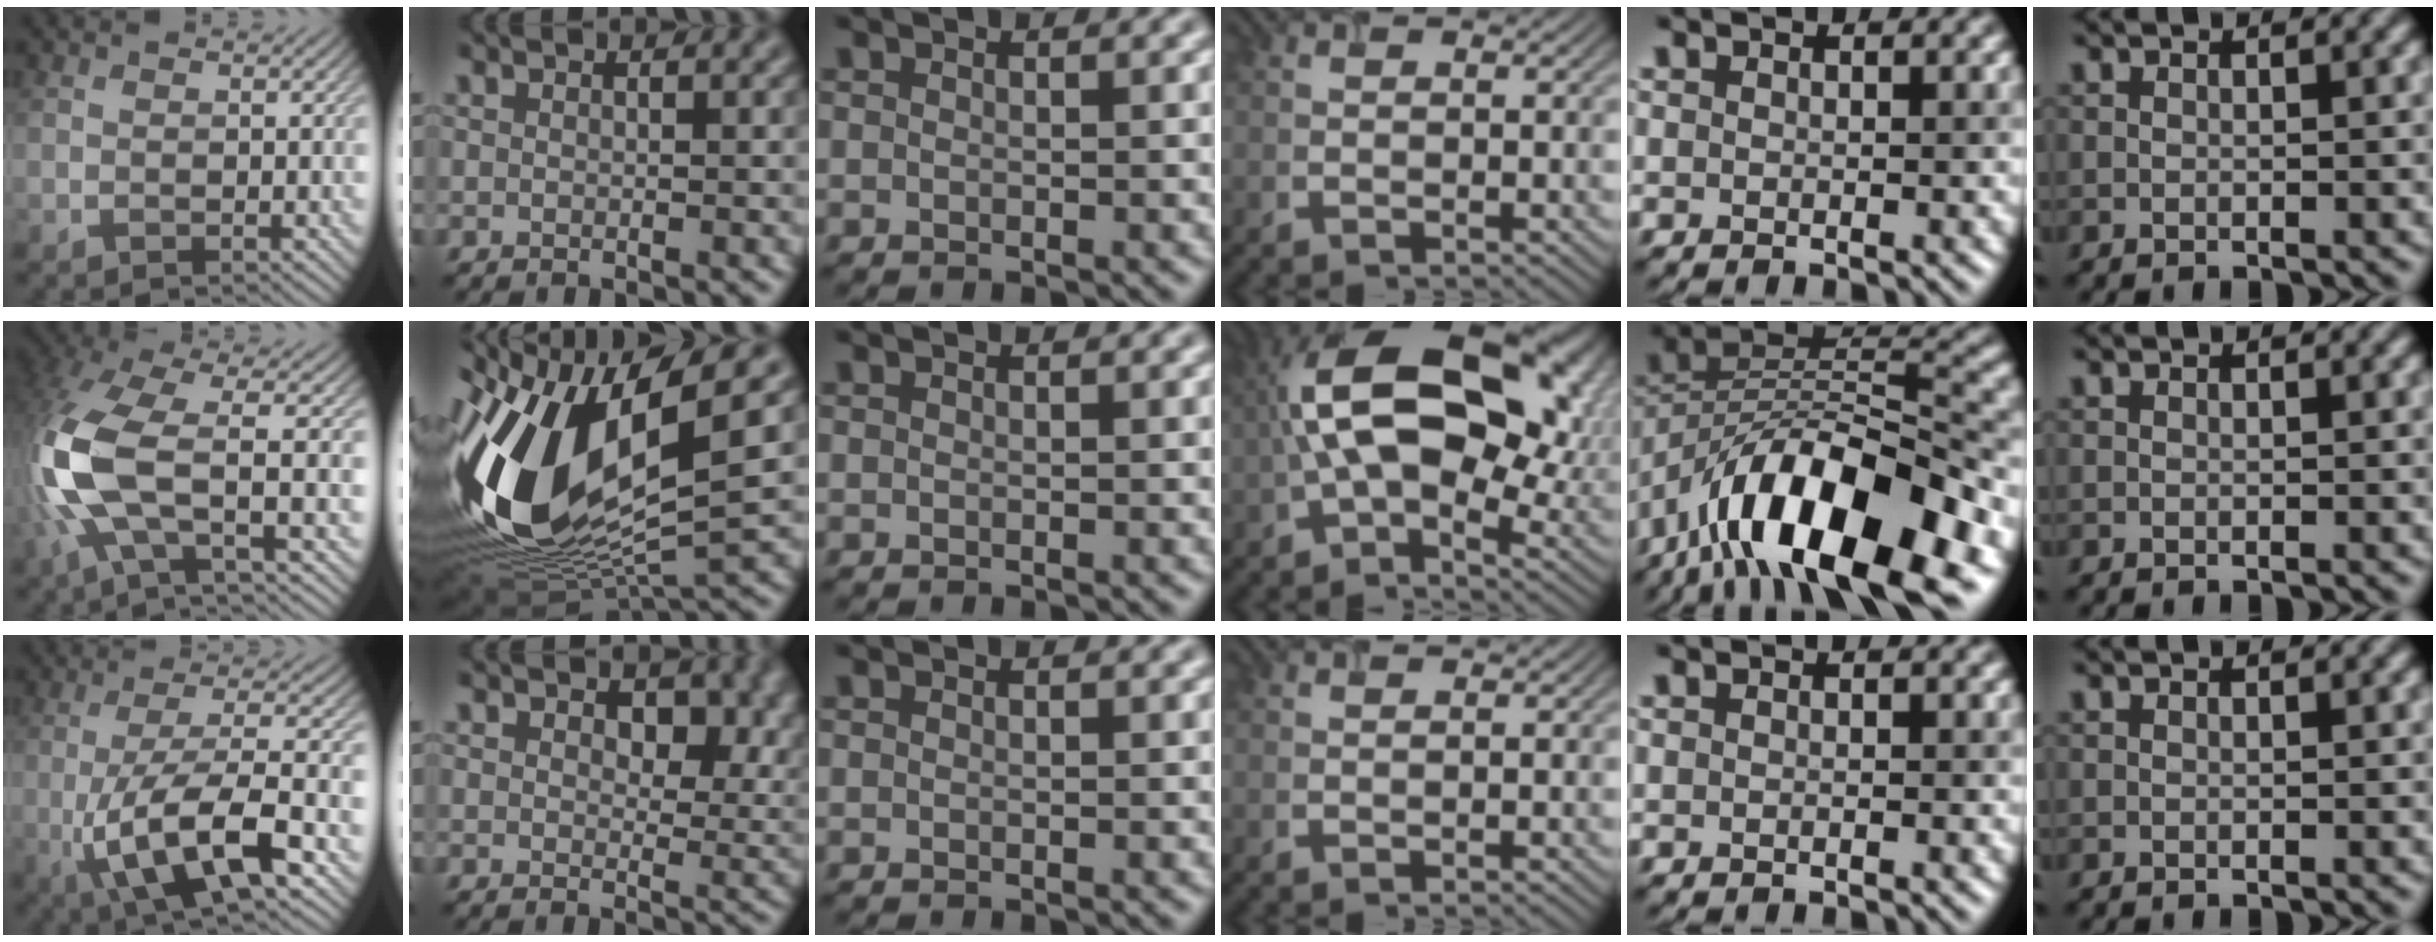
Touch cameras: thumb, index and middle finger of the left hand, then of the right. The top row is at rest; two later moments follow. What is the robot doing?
{"motion": "extract", "object": "airpods case & airpods"}